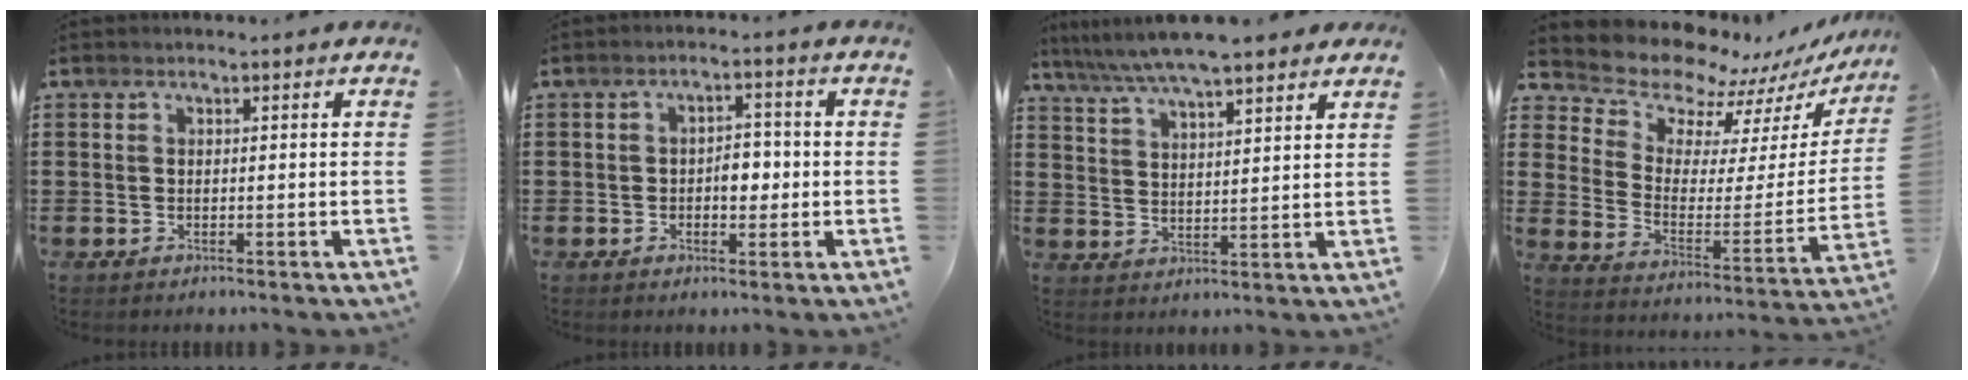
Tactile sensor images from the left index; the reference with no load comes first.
{"total": 3.7, "force": [-0.6, 2.2, 3.0], "torque": [-0.043, 0.001, -0.018]}
{"total": 6.3, "force": [5.7, 0.6, 2.8], "torque": [-0.074, -0.018, 0.099]}
{"total": 9.2, "force": [8.7, 2.9, 1.0], "torque": [-0.059, -0.081, 0.150]}